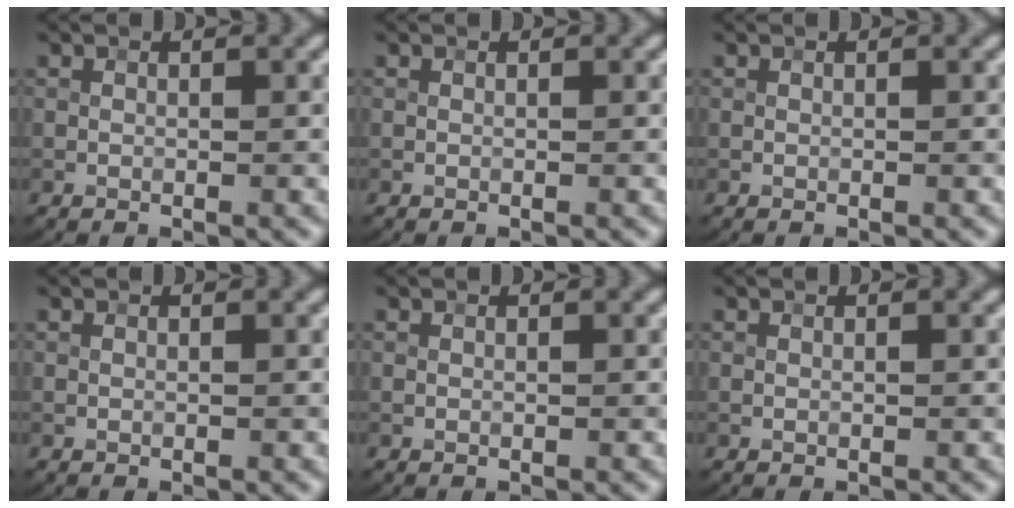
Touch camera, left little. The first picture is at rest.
{"total": 0.0}
{"total": 0.0}
{"total": 0.0}
{"total": 0.0}
{"total": 0.0}